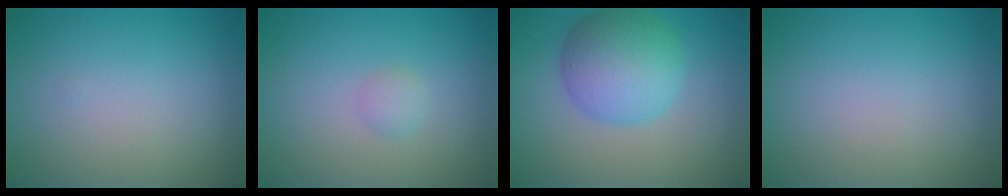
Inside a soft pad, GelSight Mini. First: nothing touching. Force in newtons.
{"total": 1.0, "press": 1.0, "slide": 0.1}
{"total": 6.6, "press": 6.6, "slide": 0.1}
{"total": 0.0}